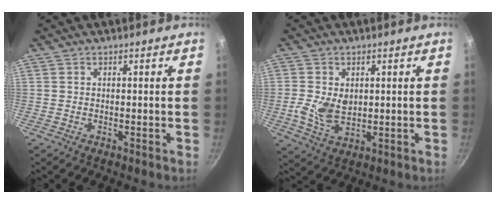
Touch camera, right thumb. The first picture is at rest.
{"total": 6.6, "force": [0.4, 4.3, 5.0], "torque": [-0.098, -0.014, 0.010]}